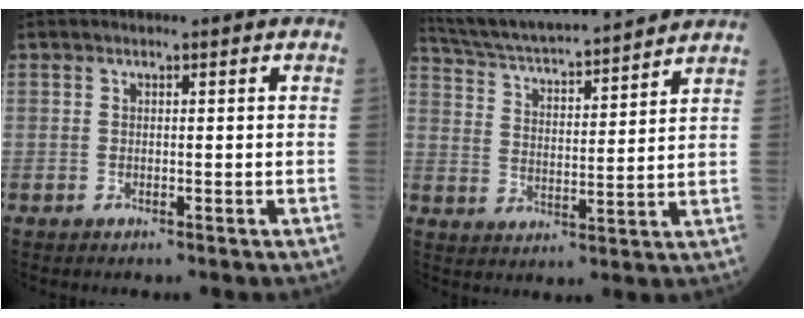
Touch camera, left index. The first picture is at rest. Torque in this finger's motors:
{"motor_torque": [-0.08, -0.59, 0.33, 0.13]}